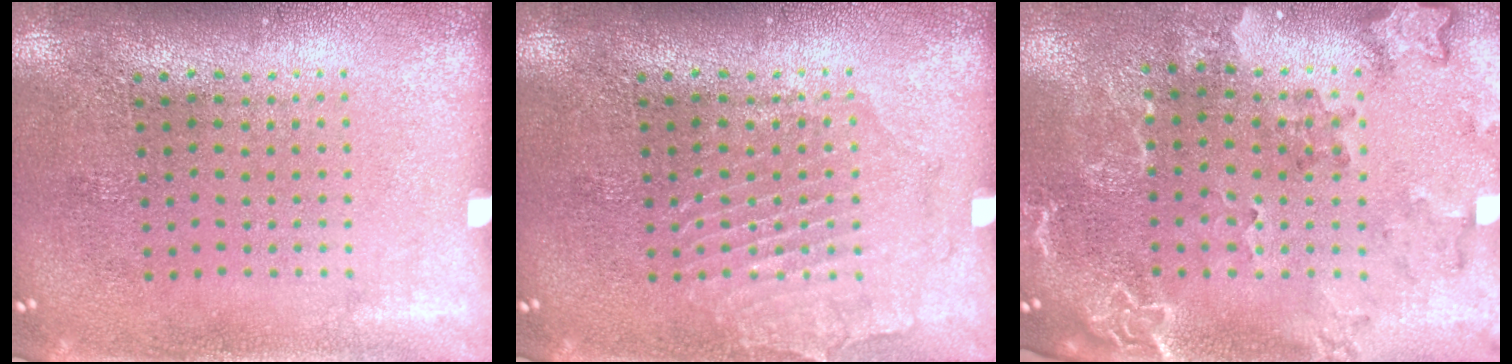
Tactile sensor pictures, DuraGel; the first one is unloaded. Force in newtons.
{"total": 1.5, "press": 1.5, "slide": 0.1}
{"total": 2.0, "press": 1.9, "slide": 0.7}